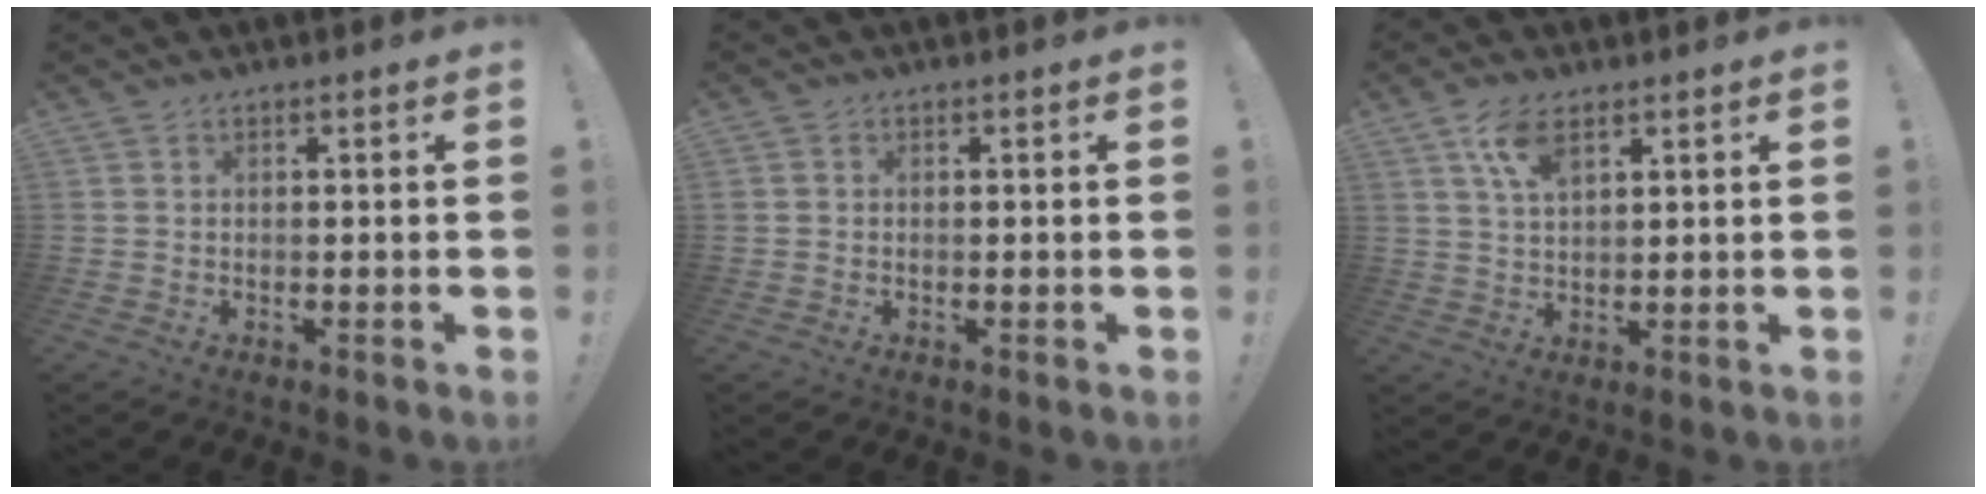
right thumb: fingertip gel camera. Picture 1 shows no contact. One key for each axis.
{"total": 0.9, "fx": 0.3, "fy": 0.5, "fz": -0.7, "tx": 0.014, "ty": 0.003, "tz": 0.007}
{"total": 7.3, "fx": 4.2, "fy": 3.0, "fz": 5.2, "tx": -0.100, "ty": -0.009, "tz": 0.077}